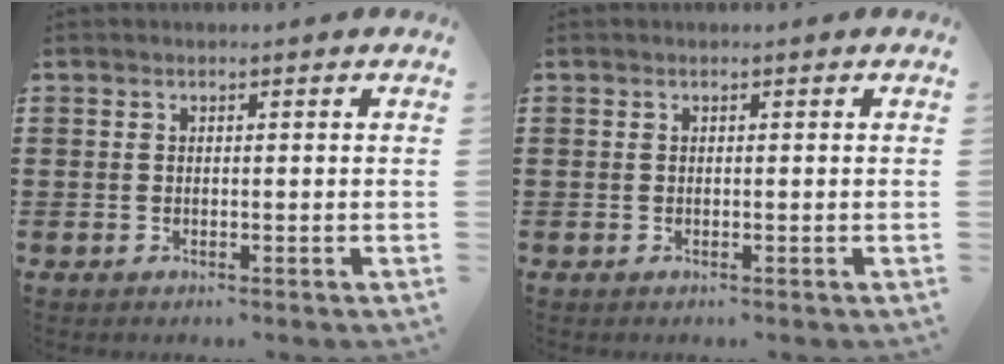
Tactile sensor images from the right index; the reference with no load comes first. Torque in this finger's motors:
{"motor_torque": [-0.14, 0.25, 0.00, 0.00]}